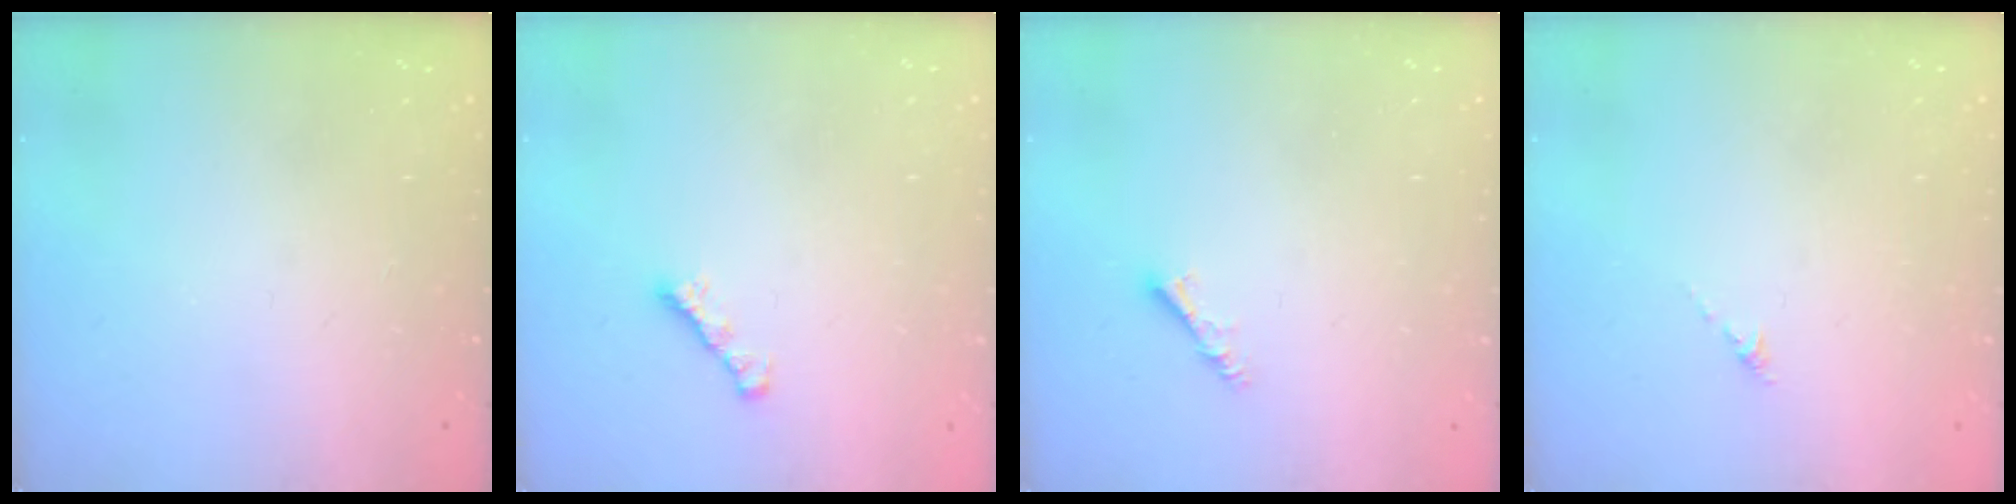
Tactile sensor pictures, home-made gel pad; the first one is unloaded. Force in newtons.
{"total": 1.8, "press": 1.7, "slide": 0.6}
{"total": 3.0, "press": 2.9, "slide": 0.6}
{"total": 0.0}